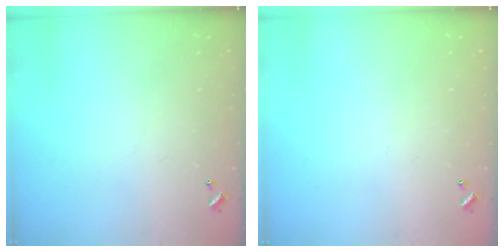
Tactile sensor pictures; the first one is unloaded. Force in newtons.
{"total": 0.0}